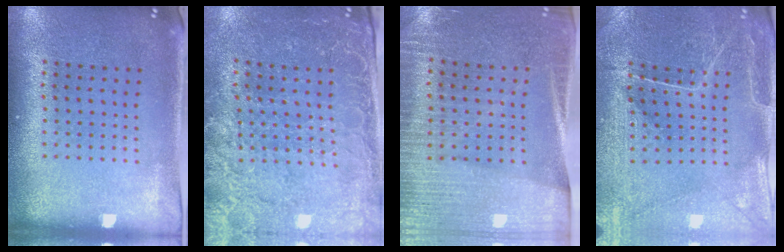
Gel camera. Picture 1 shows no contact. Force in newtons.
{"total": 2.9, "press": 2.8, "slide": 0.8}
{"total": 3.4, "press": 3.0, "slide": 1.6}
{"total": 1.1, "press": 1.0, "slide": 0.4}